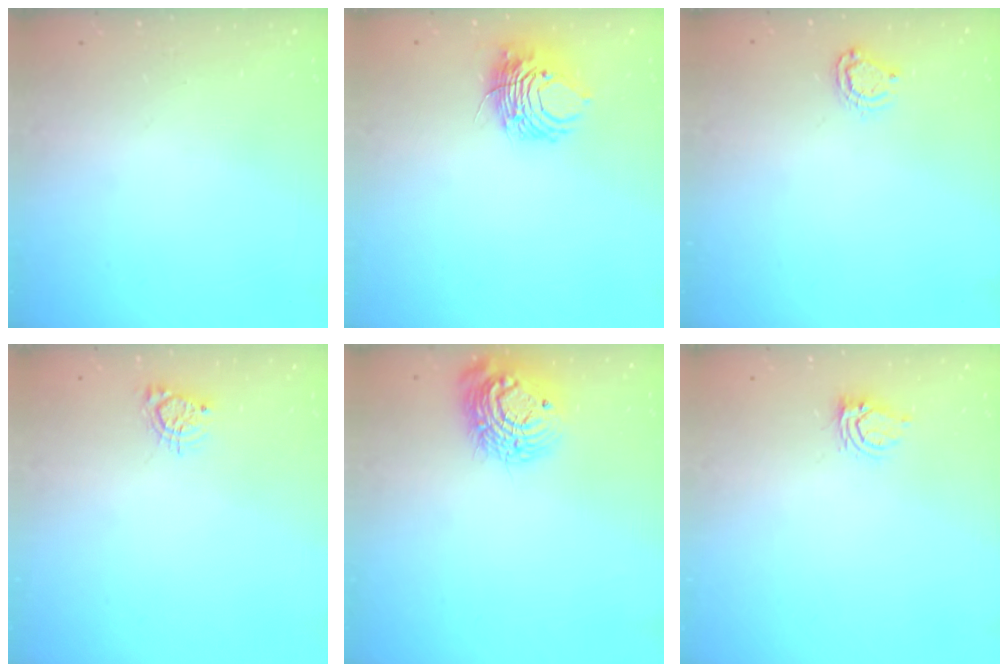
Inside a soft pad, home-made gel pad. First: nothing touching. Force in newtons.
{"total": 11.0, "press": 10.9, "slide": 0.7}
{"total": 6.1, "press": 6.1, "slide": 0.5}
{"total": 4.9, "press": 4.8, "slide": 0.5}
{"total": 14.8, "press": 14.7, "slide": 1.0}
{"total": 5.3, "press": 5.3, "slide": 0.7}